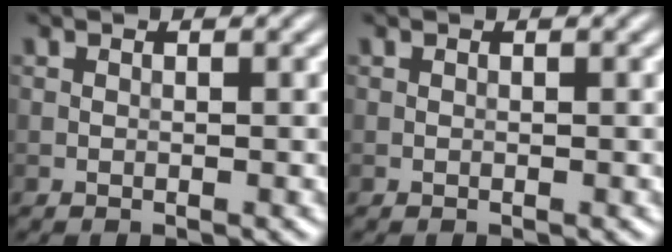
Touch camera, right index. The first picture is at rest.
{"total": 0.0}